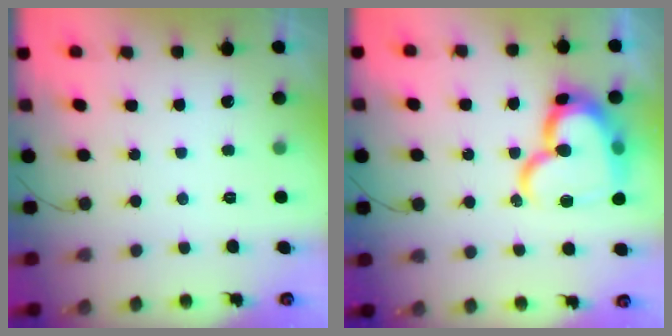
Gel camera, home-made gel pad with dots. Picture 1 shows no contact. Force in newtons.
{"total": 21.2, "press": 21.1, "slide": 1.5}